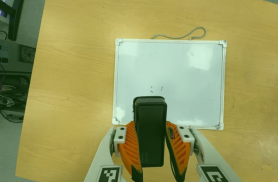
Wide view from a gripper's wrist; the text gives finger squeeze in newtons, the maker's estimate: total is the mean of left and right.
{"total": 6.8, "left": 5.5, "right": 8.1}